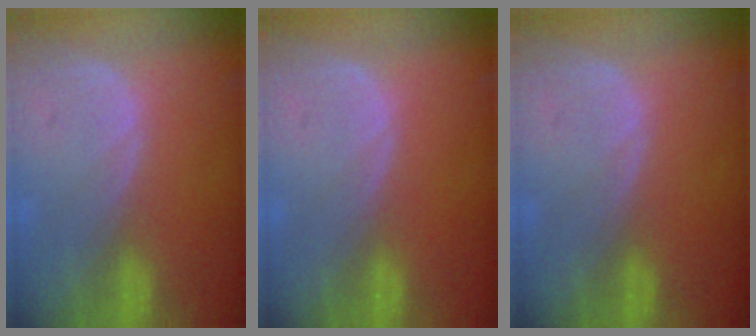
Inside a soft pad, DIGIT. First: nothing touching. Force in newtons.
{"total": 0.0}
{"total": 0.0}